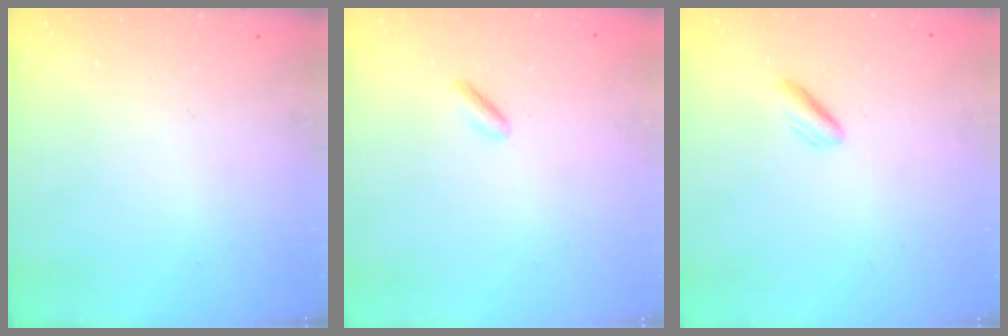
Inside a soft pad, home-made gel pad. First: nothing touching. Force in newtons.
{"total": 1.5, "press": 1.3, "slide": 0.7}
{"total": 2.2, "press": 2.1, "slide": 0.6}